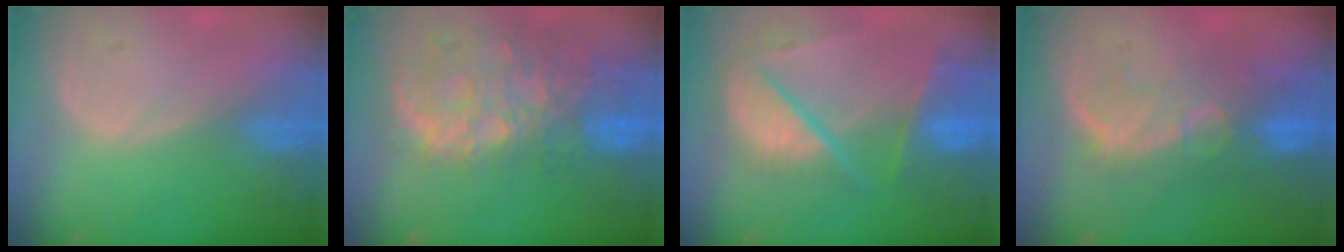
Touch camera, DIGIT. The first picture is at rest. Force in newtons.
{"total": 12.3, "press": 10.2, "slide": 7.0}
{"total": 10.3, "press": 8.6, "slide": 5.5}
{"total": 10.0, "press": 8.5, "slide": 5.3}